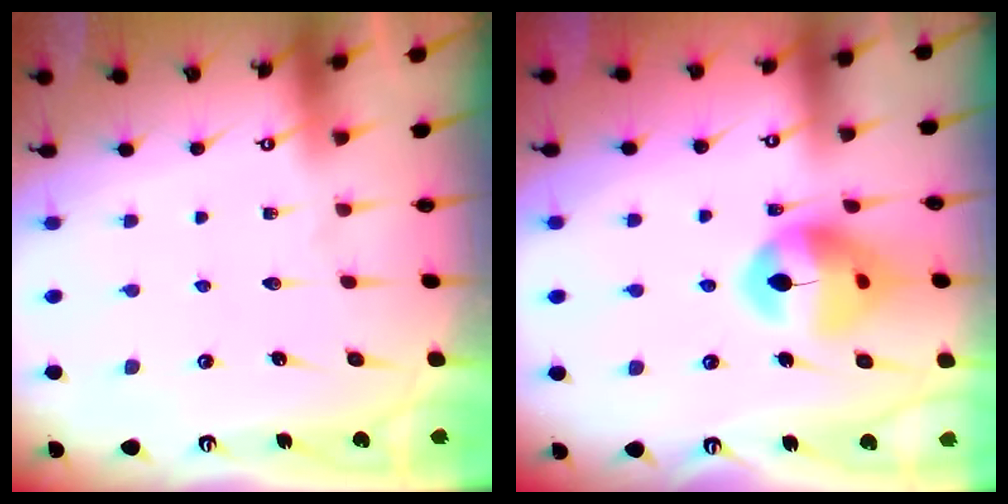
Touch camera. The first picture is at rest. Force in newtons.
{"total": 13.8, "press": 13.6, "slide": 2.0}